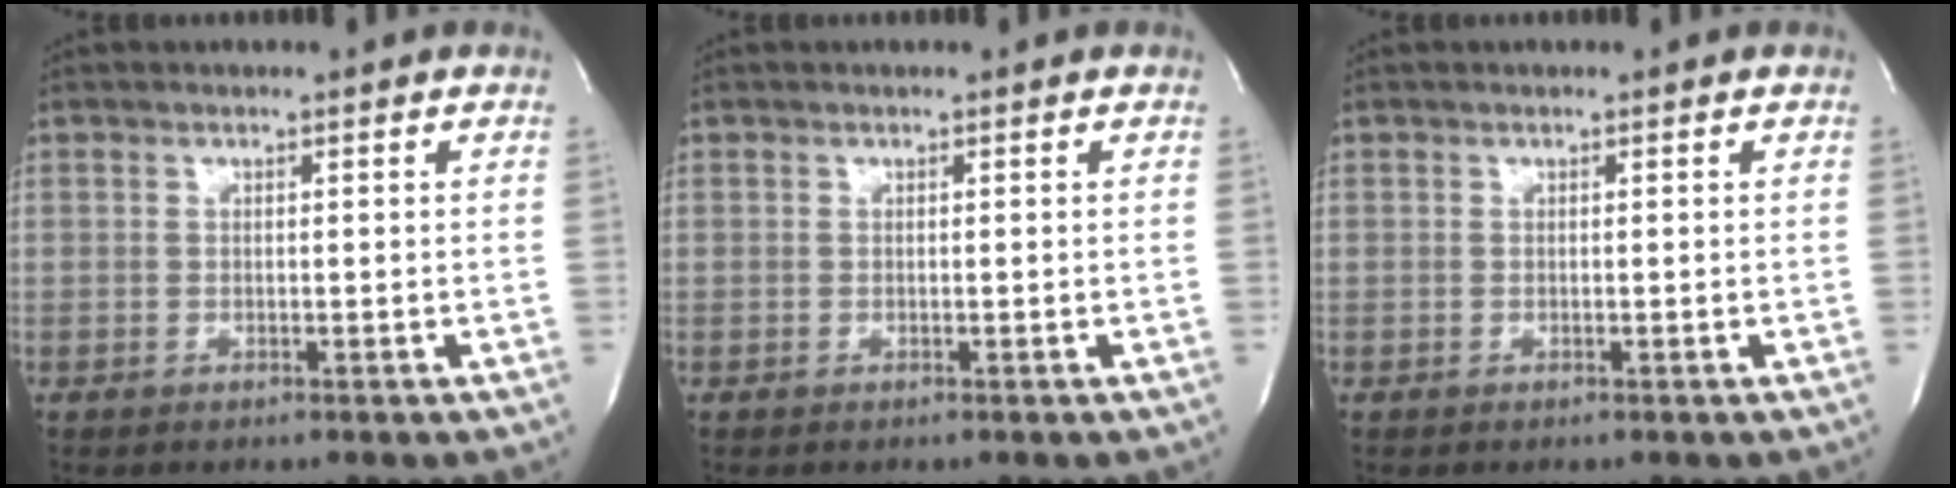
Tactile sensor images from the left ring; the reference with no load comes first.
{"total": 0.0}
{"total": 0.0}